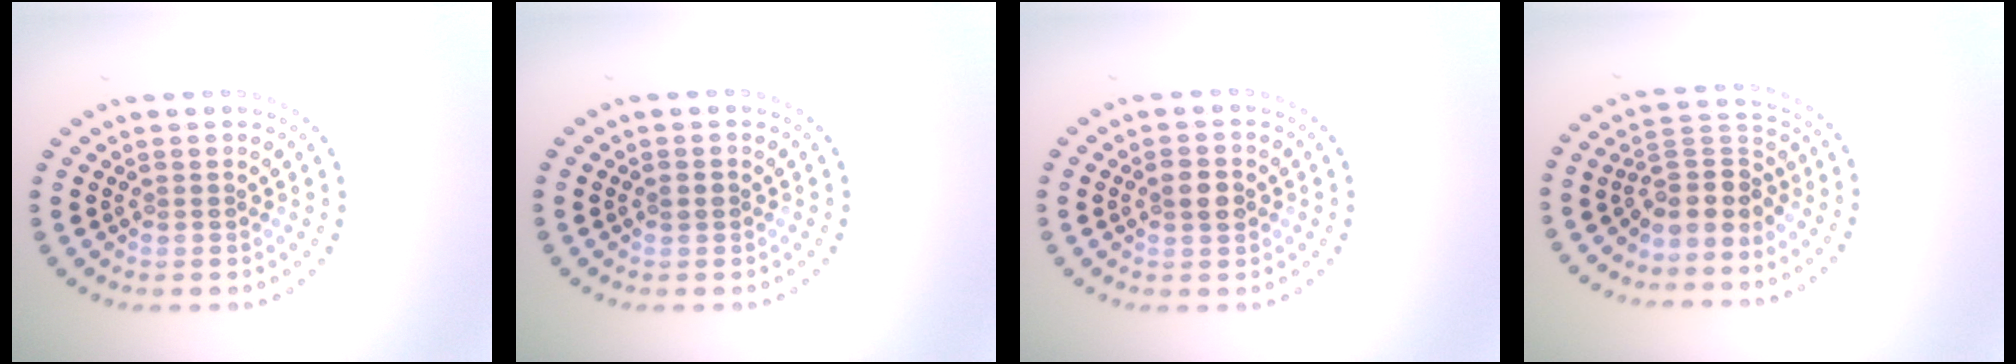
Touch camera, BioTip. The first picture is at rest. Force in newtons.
{"total": 0.8, "press": 0.8, "slide": 0.2}
{"total": 2.4, "press": 2.4, "slide": 0.0}
{"total": 3.8, "press": 3.2, "slide": 2.1}